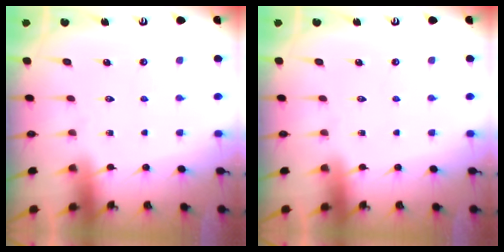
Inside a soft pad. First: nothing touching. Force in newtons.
{"total": 0.0}